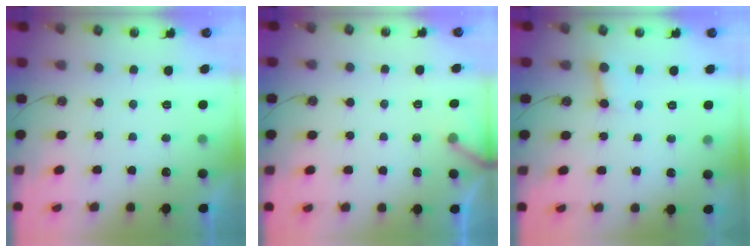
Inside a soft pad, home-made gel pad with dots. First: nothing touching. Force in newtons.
{"total": 3.6, "press": 3.6, "slide": 0.2}
{"total": 3.7, "press": 3.6, "slide": 0.4}